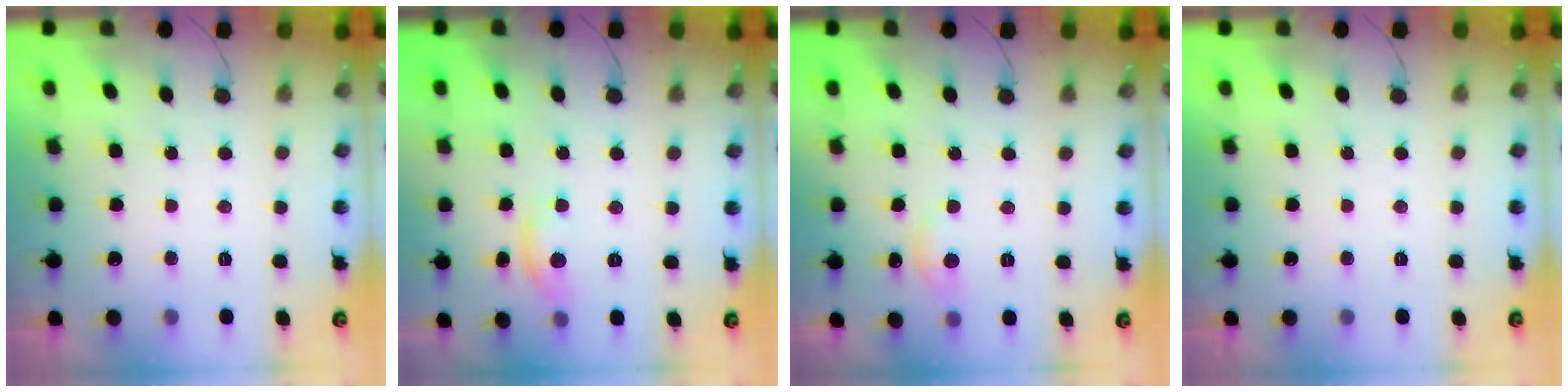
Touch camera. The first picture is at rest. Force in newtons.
{"total": 5.2, "press": 5.2, "slide": 0.5}
{"total": 4.0, "press": 4.0, "slide": 0.5}
{"total": 0.0}